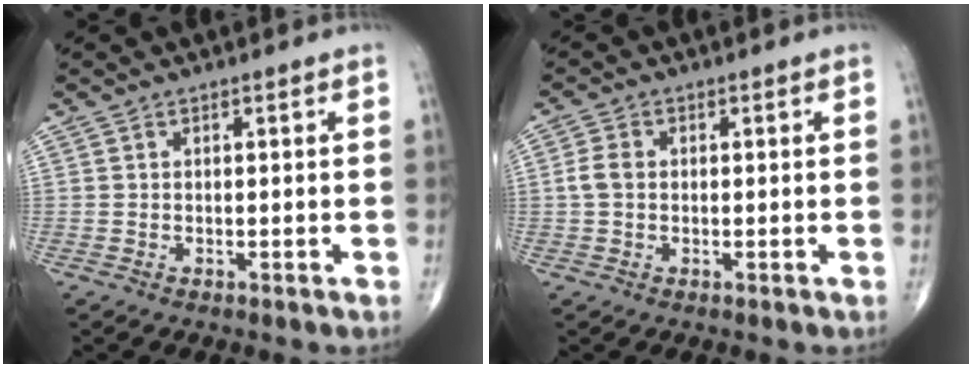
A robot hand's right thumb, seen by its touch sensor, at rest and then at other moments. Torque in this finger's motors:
{"motor_torque": [-0.11, 0.12, 0.23, -0.10, 0.04]}